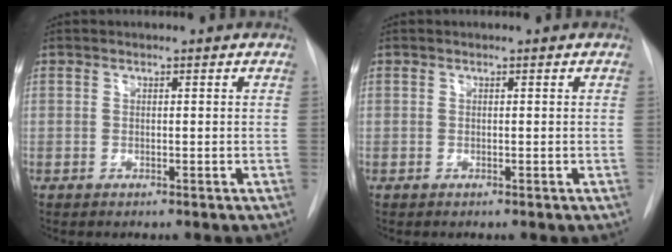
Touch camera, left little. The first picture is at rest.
{"total": 0.0}